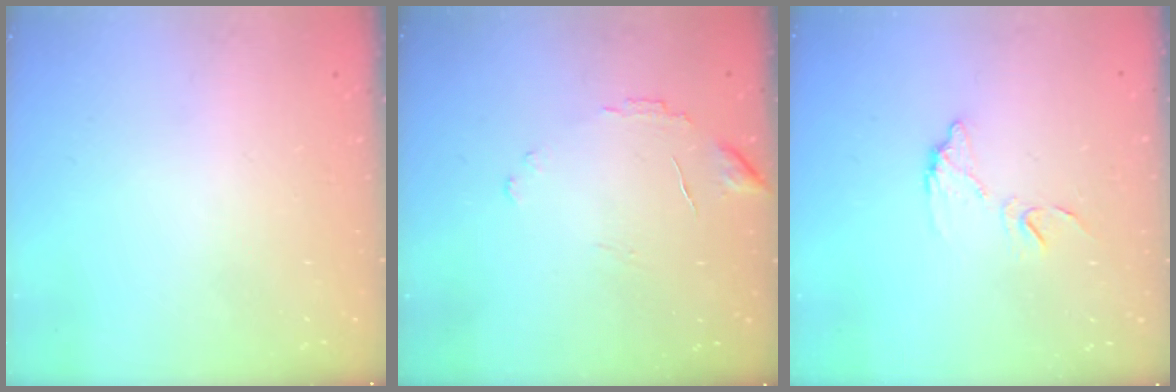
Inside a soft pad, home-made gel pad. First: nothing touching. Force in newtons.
{"total": 8.4, "press": 8.3, "slide": 0.5}
{"total": 7.6, "press": 7.6, "slide": 0.1}